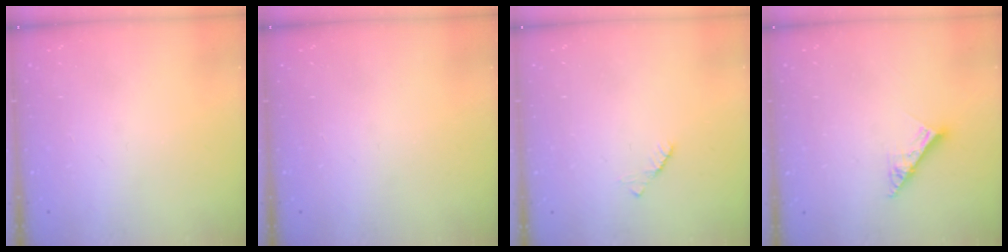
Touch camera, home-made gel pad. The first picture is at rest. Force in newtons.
{"total": 0.0}
{"total": 2.2, "press": 2.2, "slide": 0.3}
{"total": 8.2, "press": 8.1, "slide": 1.0}